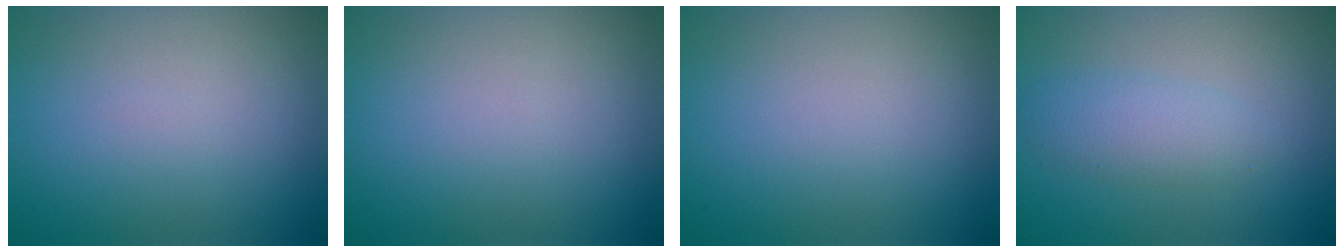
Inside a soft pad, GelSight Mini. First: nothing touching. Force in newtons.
{"total": 0.0}
{"total": 0.0}
{"total": 2.6, "press": 2.6, "slide": 0.2}